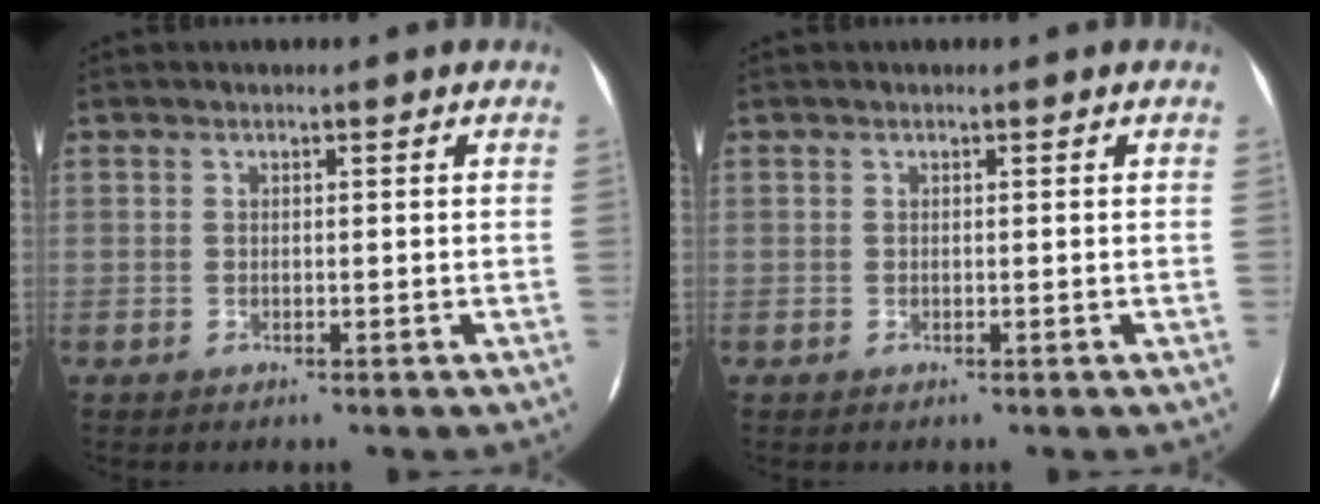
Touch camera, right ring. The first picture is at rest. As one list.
[{"total": 0.0}]